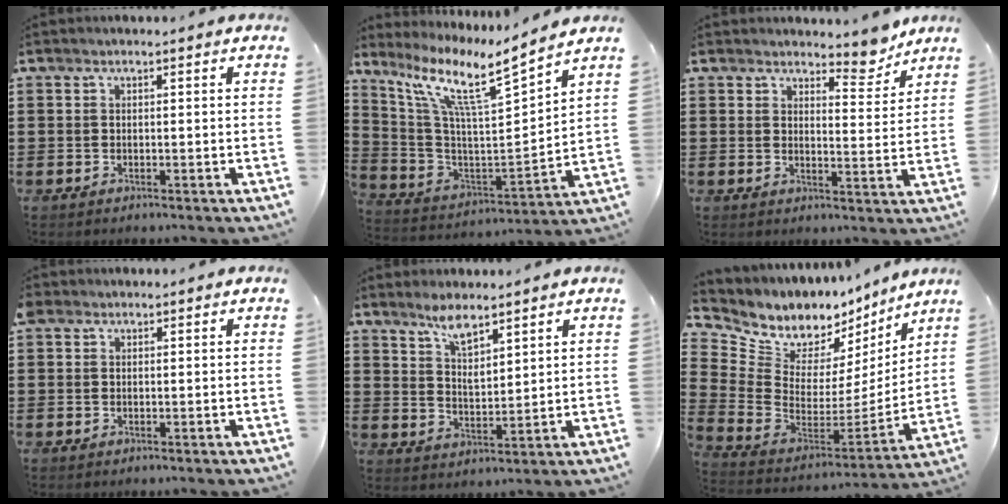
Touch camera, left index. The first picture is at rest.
{"total": 10.2, "force": [7.6, 0.4, 6.7], "torque": [-0.162, -0.055, 0.118]}
{"total": 5.3, "force": [4.9, 1.2, 1.7], "torque": [-0.024, -0.023, 0.086]}
{"total": 1.0, "force": [0.6, 0.7, 0.4], "torque": [-0.010, 0.005, 0.010]}
{"total": 5.4, "force": [4.2, 1.5, 3.1], "torque": [-0.065, -0.006, 0.072]}
{"total": 8.0, "force": [5.8, 5.0, 2.1], "torque": [-0.084, -0.048, 0.107]}